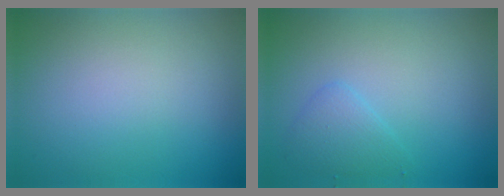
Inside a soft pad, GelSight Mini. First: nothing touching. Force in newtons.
{"total": 1.7, "press": 1.7, "slide": 0.0}